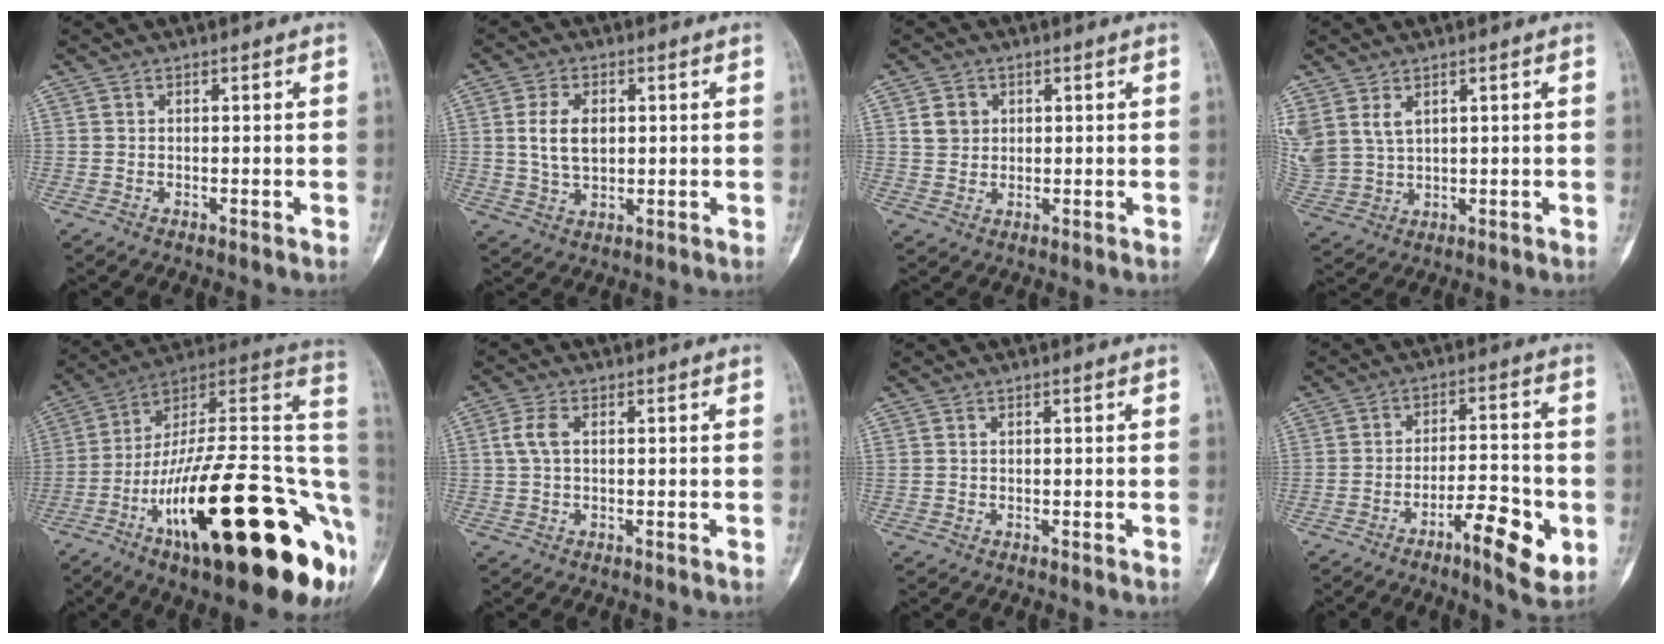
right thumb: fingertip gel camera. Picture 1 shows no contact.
{"total": 7.1, "force": [1.1, 4.5, 5.4], "torque": [-0.092, -0.003, 0.024]}
{"total": 3.8, "force": [1.2, 3.3, 1.5], "torque": [-0.009, -0.002, 0.021]}
{"total": 9.6, "force": [4.0, 6.5, 5.8], "torque": [-0.138, -0.007, 0.098]}
{"total": 34.3, "force": [-11.3, 10.0, 30.8], "torque": [-0.388, 0.051, -0.180]}
{"total": 3.4, "force": [0.6, 1.8, 2.8], "torque": [-0.074, 0.008, 0.008]}
{"total": 0.0}
{"total": 10.9, "force": [-4.5, 3.2, 9.4], "torque": [-0.135, 0.023, -0.070]}